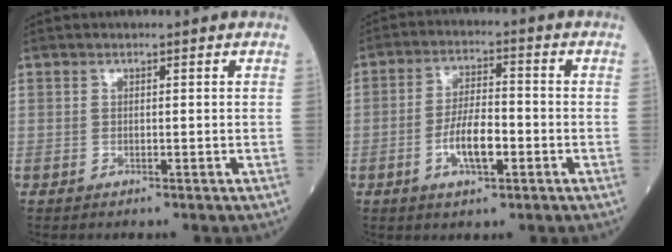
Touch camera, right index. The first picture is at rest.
{"total": 7.0, "force": [-2.3, 2.2, 6.2], "torque": [-0.120, 0.005, -0.042]}